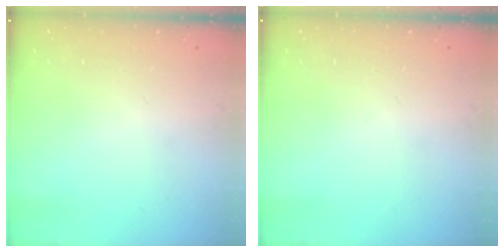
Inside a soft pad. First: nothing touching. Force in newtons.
{"total": 0.0}